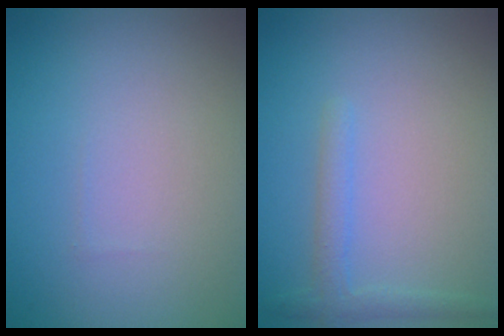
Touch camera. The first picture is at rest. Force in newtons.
{"total": 1.7, "press": 1.7, "slide": 0.1}